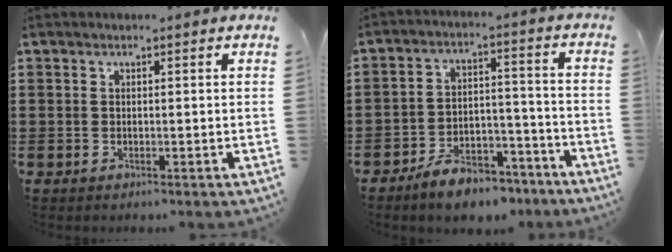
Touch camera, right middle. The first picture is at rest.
{"total": 7.1, "force": [-6.4, 2.2, 2.1], "torque": [-0.034, 0.023, -0.123]}